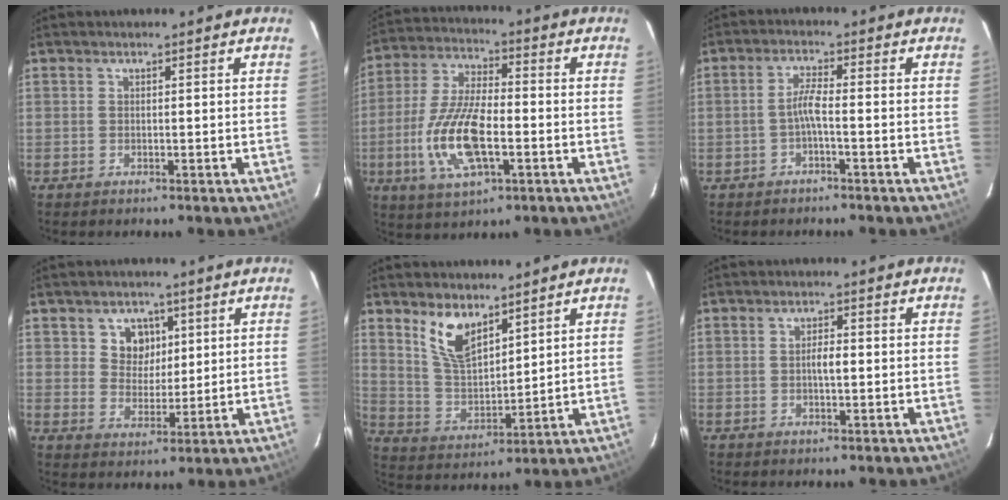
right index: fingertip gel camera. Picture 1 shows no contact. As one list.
[{"total": 14.6, "force": [-3.9, 5.7, 12.9], "torque": [-0.273, -0.005, -0.073]}, {"total": 2.8, "force": [-1.3, -0.1, 2.5], "torque": [-0.055, 0.006, -0.026]}, {"total": 6.0, "force": [2.4, 5.1, 1.9], "torque": [-0.029, 0.010, 0.049]}, {"total": 9.3, "force": [6.0, 4.1, 5.8], "torque": [-0.110, 0.004, 0.126]}, {"total": 2.2, "force": [-0.2, 0.7, 2.0], "torque": [-0.038, 0.005, -0.004]}]